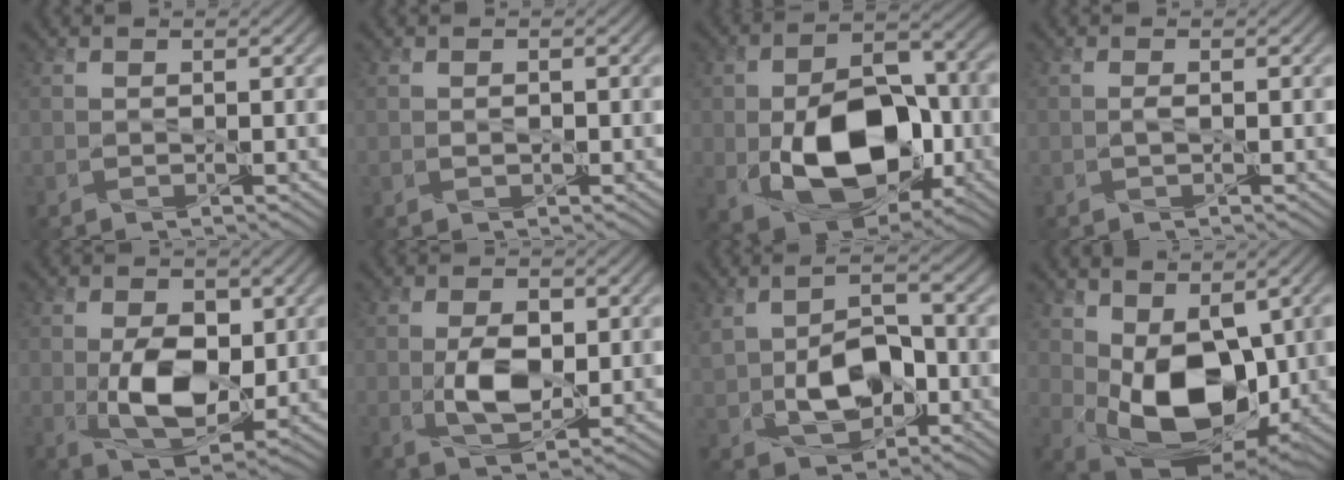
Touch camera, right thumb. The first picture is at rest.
{"total": 0.6, "force": [-0.2, 0.5, 0.3], "torque": [-0.013, -0.003, -0.003]}
{"total": 14.9, "force": [-4.0, 9.0, 11.2], "torque": [-0.192, -0.016, -0.070]}
{"total": 1.0, "force": [-0.5, 0.1, 0.8], "torque": [-0.022, 0.003, -0.011]}
{"total": 8.8, "force": [-0.5, 5.1, 7.2], "torque": [-0.136, -0.006, -0.010]}
{"total": 5.9, "force": [-0.5, 3.0, 5.0], "torque": [-0.099, -0.005, -0.007]}
{"total": 9.1, "force": [-1.7, 5.5, 7.0], "torque": [-0.145, -0.002, -0.032]}
{"total": 12.6, "force": [0.7, 7.4, 10.2], "torque": [-0.202, -0.023, 0.018]}